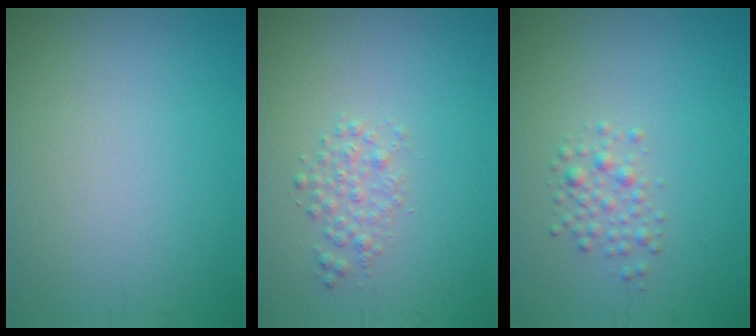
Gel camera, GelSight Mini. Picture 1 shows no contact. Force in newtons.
{"total": 1.8, "press": 1.8, "slide": 0.1}
{"total": 1.8, "press": 1.8, "slide": 0.1}